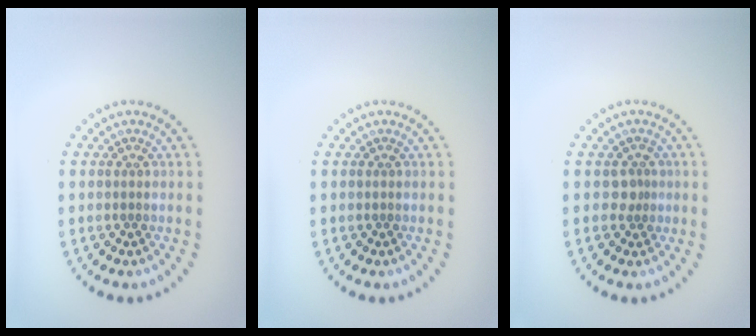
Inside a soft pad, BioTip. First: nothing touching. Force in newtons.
{"total": 0.0}
{"total": 1.4, "press": 1.1, "slide": 0.9}